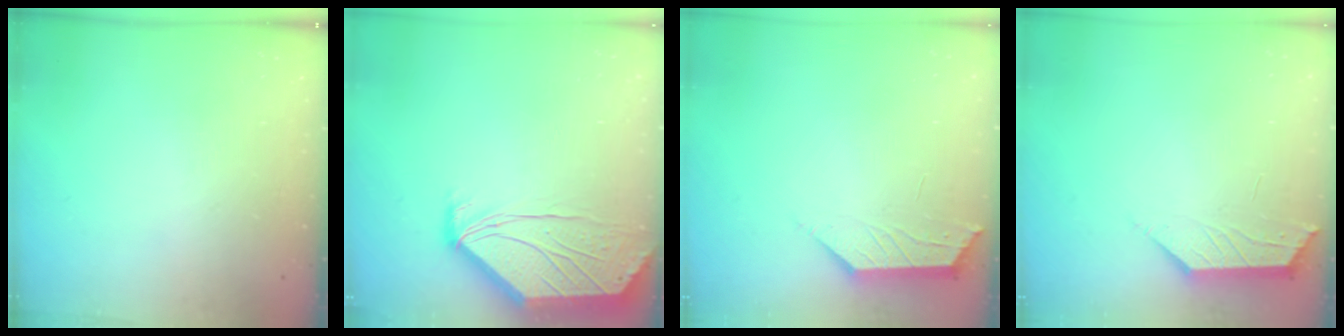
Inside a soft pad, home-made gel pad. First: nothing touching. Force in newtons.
{"total": 2.5, "press": 2.5, "slide": 0.3}
{"total": 2.0, "press": 2.0, "slide": 0.4}
{"total": 2.0, "press": 2.0, "slide": 0.4}